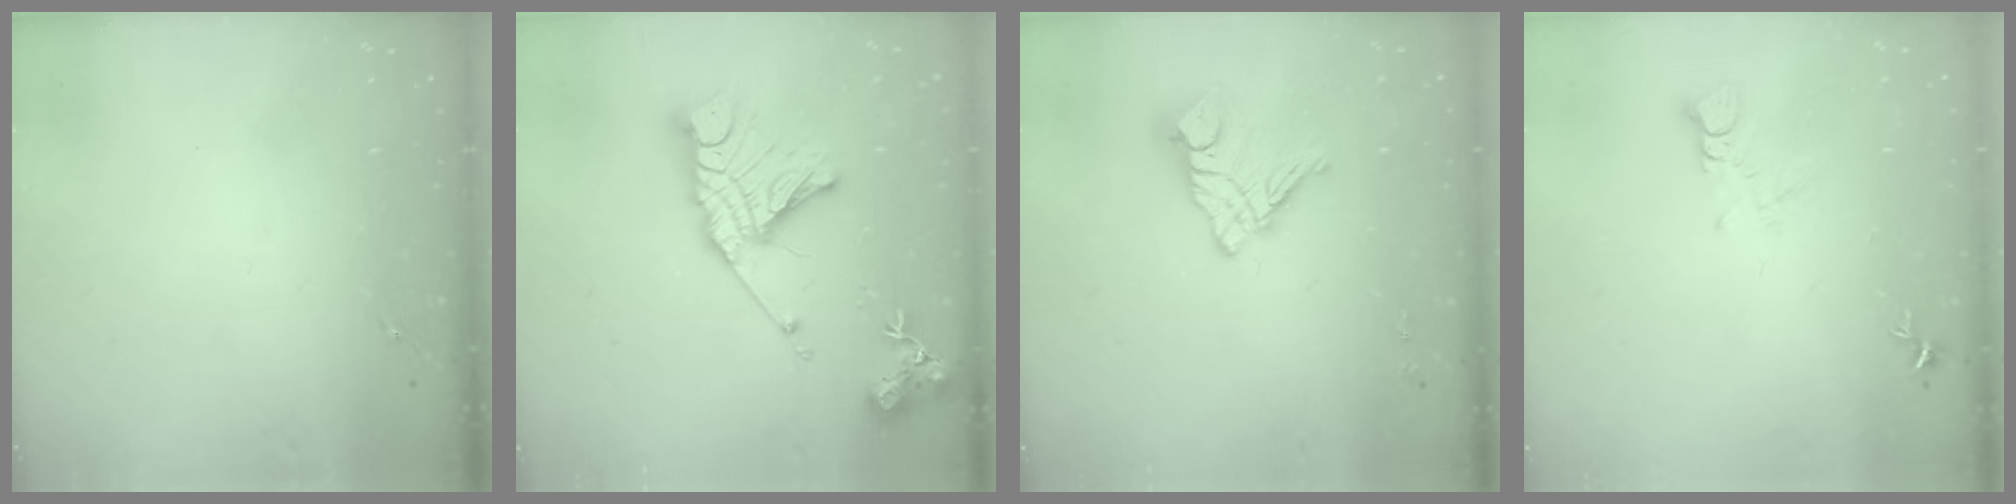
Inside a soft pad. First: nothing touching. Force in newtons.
{"total": 19.1, "press": 19.0, "slide": 1.8}
{"total": 12.6, "press": 12.6, "slide": 1.2}
{"total": 3.5, "press": 3.5, "slide": 0.3}